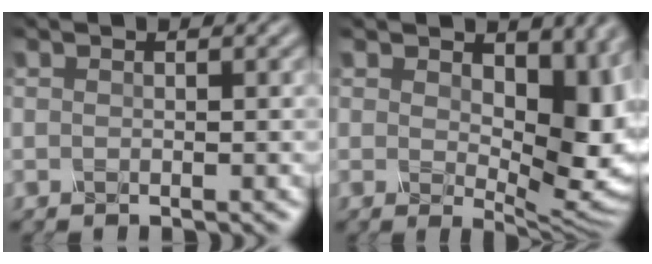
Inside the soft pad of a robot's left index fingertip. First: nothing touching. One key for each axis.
{"total": 9.2, "fx": 0.9, "fy": 5.3, "fz": 7.5, "tx": -0.101, "ty": -0.008, "tz": 0.028}